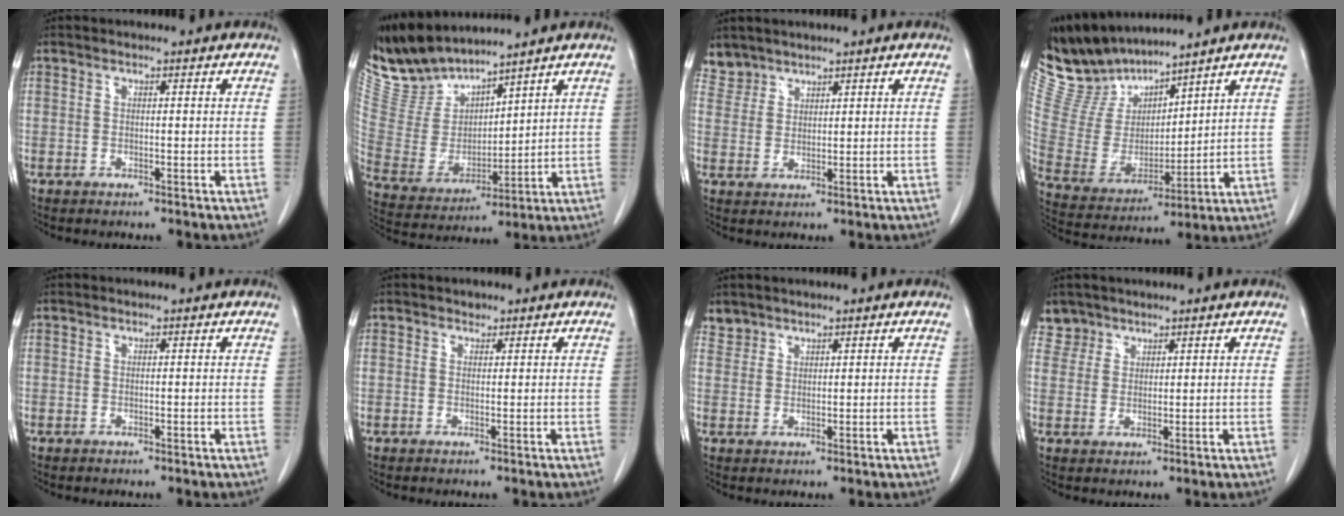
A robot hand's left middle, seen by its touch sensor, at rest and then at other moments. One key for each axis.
{"total": 10.0, "fx": 9.8, "fy": 1.3, "fz": 1.6, "tx": -0.058, "ty": 0.001, "tz": 0.219}
{"total": 3.4, "fx": 3.1, "fy": 1.5, "fz": -0.6, "tx": 0.017, "ty": 0.007, "tz": 0.063}
{"total": 12.0, "fx": 11.5, "fy": 2.6, "fz": 2.0, "tx": -0.069, "ty": 0.003, "tz": 0.251}
{"total": 0.0}
{"total": 0.7, "fx": 0.6, "fy": 0.5, "fz": 0.0, "tx": 0.000, "ty": -0.001, "tz": 0.007}
{"total": 2.1, "fx": 1.8, "fy": 1.0, "fz": -0.4, "tx": 0.011, "ty": 0.007, "tz": 0.033}
{"total": 3.1, "fx": 2.5, "fy": 1.8, "fz": -0.7, "tx": 0.020, "ty": 0.003, "tz": 0.046}